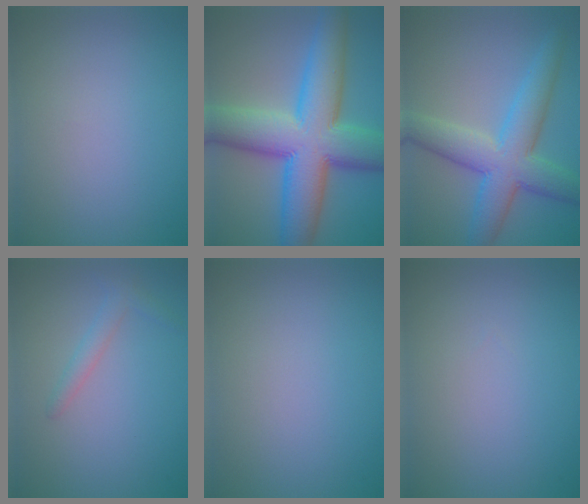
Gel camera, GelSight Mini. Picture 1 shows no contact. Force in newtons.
{"total": 13.3, "press": 13.3, "slide": 0.4}
{"total": 7.5, "press": 7.5, "slide": 0.3}
{"total": 1.5, "press": 1.5, "slide": 0.1}
{"total": 0.0}
{"total": 0.0}